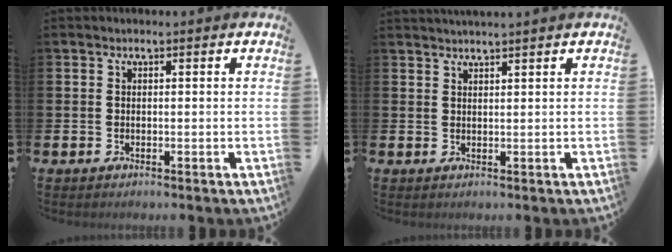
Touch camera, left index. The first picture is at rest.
{"total": 1.5, "force": [1.5, -0.4, 0.0], "torque": [-0.007, -0.002, 0.030]}